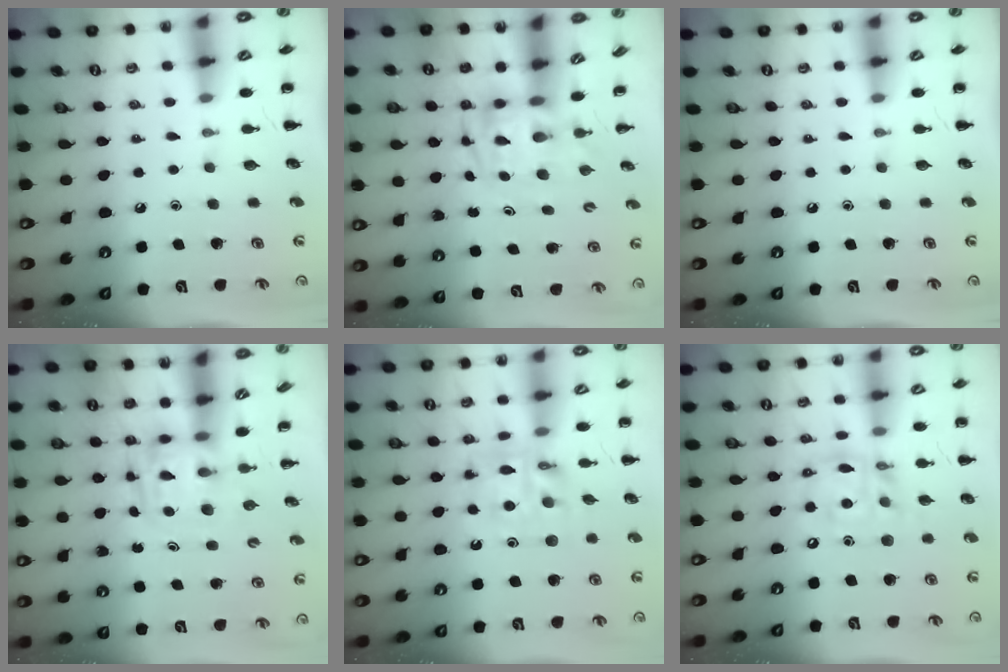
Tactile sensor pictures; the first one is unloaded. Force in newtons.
{"total": 3.5, "press": 3.5, "slide": 0.7}
{"total": 0.0}
{"total": 3.8, "press": 3.7, "slide": 0.7}
{"total": 11.3, "press": 11.0, "slide": 2.7}
{"total": 14.6, "press": 14.2, "slide": 3.7}